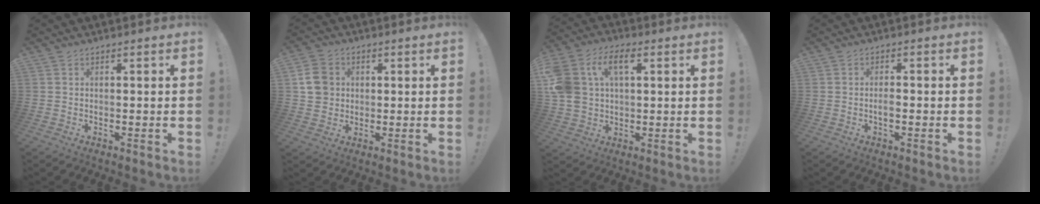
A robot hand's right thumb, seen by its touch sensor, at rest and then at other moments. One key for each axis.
{"total": 8.6, "fx": 1.7, "fy": 7.7, "fz": 3.3, "tx": -0.055, "ty": 0.005, "tz": 0.035}
{"total": 13.0, "fx": 4.2, "fy": 9.0, "fz": 8.3, "tx": -0.182, "ty": -0.001, "tz": 0.078}
{"total": 2.4, "fx": -0.8, "fy": 0.8, "fz": 2.1, "tx": -0.039, "ty": 0.006, "tz": -0.015}